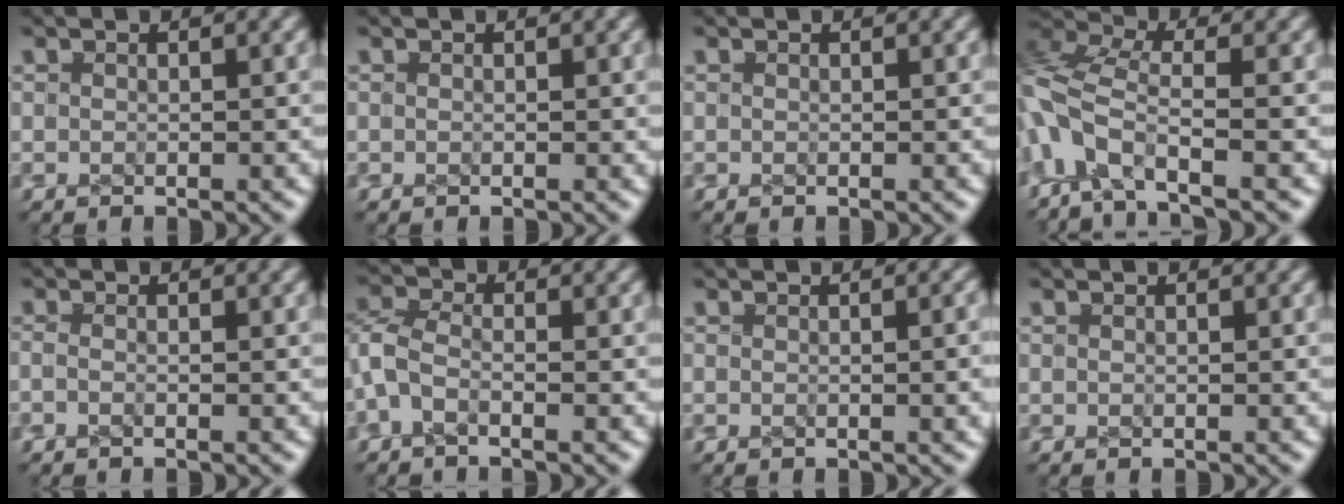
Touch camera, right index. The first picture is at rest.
{"total": 0.0}
{"total": 0.0}
{"total": 5.9, "force": [-1.3, 3.5, 4.5], "torque": [-0.132, -0.028, -0.009]}
{"total": 1.0, "force": [-0.2, 0.5, 0.9], "torque": [-0.013, -0.001, -0.003]}
{"total": 4.2, "force": [-0.9, 3.6, 2.1], "torque": [-0.057, -0.010, -0.024]}
{"total": 0.7, "force": [0.0, -0.1, 0.7], "torque": [-0.012, -0.001, 0.004]}
{"total": 0.0}